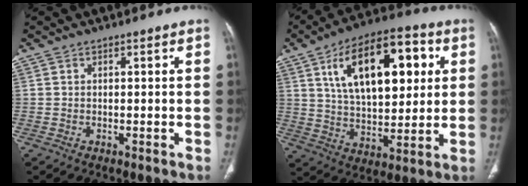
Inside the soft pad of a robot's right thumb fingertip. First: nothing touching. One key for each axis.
{"total": 21.6, "fx": 7.0, "fy": 10.9, "fz": 17.3, "tx": -0.241, "ty": -0.008, "tz": 0.115}